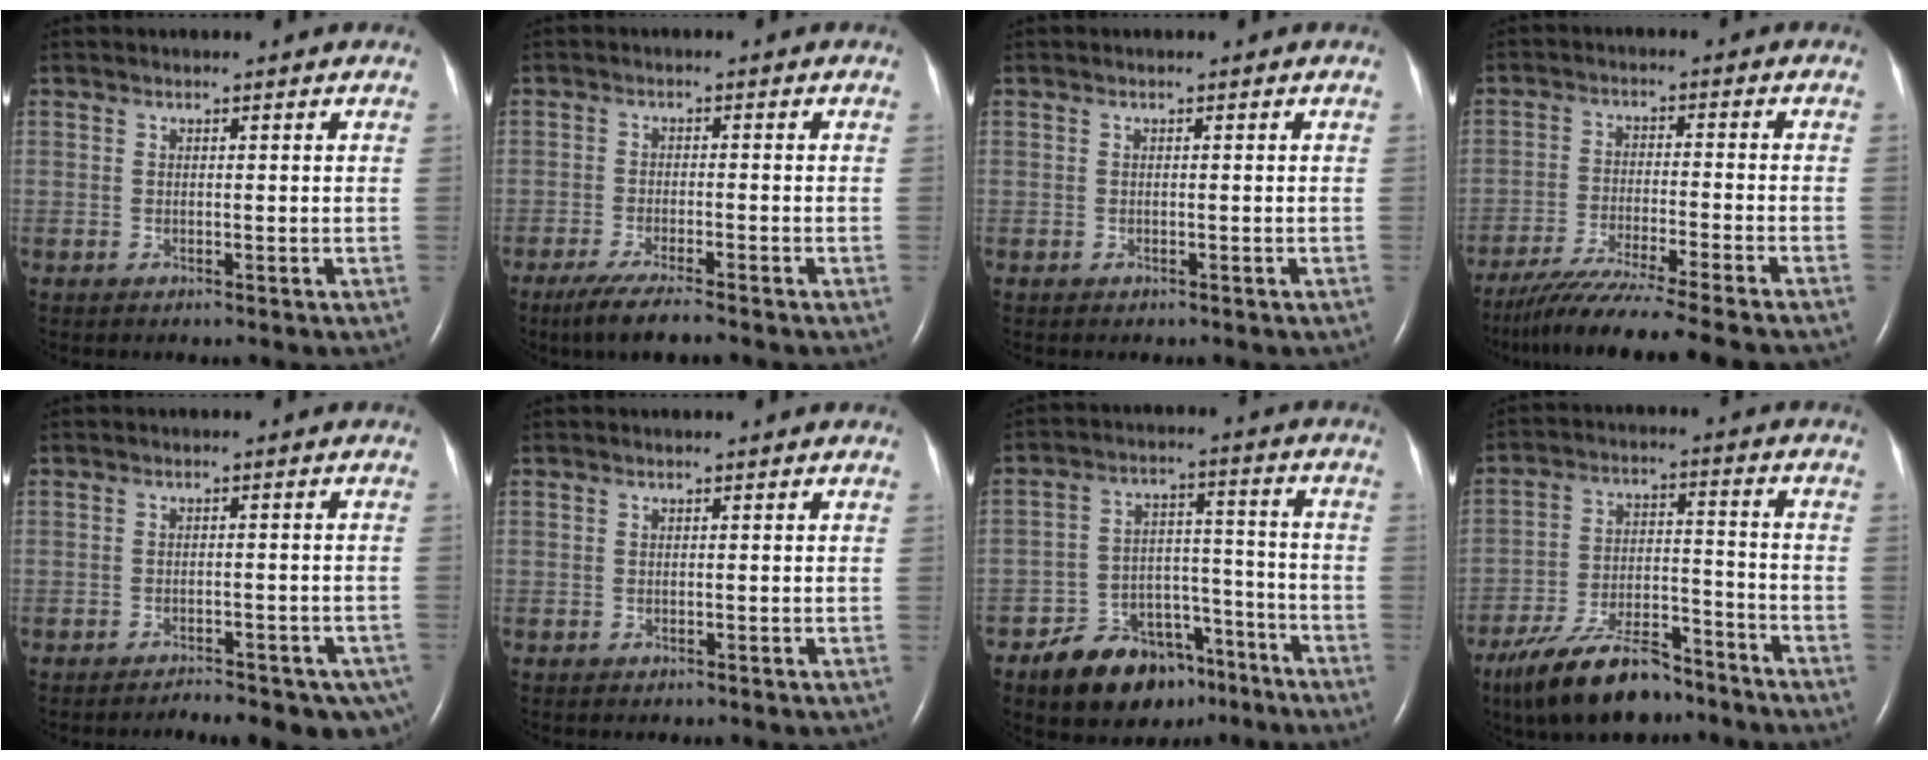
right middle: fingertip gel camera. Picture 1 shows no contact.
{"total": 6.5, "force": [-5.0, 0.2, 4.1], "torque": [-0.071, -0.019, -0.085]}
{"total": 0.7, "force": [-0.5, 0.3, 0.3], "torque": [-0.014, 0.000, -0.002]}
{"total": 15.8, "force": [-13.6, -1.3, 7.9], "torque": [-0.120, -0.047, -0.218]}
{"total": 11.0, "force": [-8.7, 3.8, 5.5], "torque": [-0.053, 0.004, -0.098]}
{"total": 1.0, "force": [-0.8, 0.4, 0.5], "torque": [-0.014, 0.000, -0.005]}
{"total": 13.2, "force": [-9.5, 7.1, 5.8], "torque": [-0.077, 0.034, -0.146]}
{"total": 14.7, "force": [-11.5, 4.6, 7.9], "torque": [-0.146, 0.001, -0.198]}